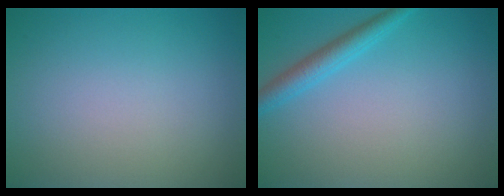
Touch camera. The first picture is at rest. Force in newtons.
{"total": 2.4, "press": 2.4, "slide": 0.1}